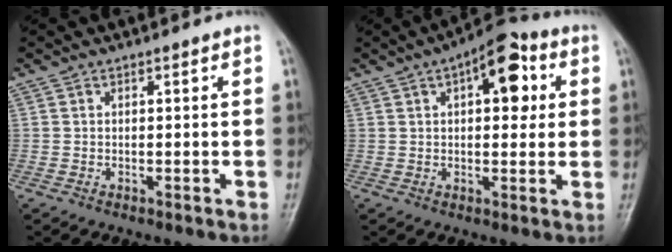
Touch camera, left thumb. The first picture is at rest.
{"total": 10.7, "force": [3.3, 5.3, 8.7], "torque": [-0.086, 0.011, 0.037]}